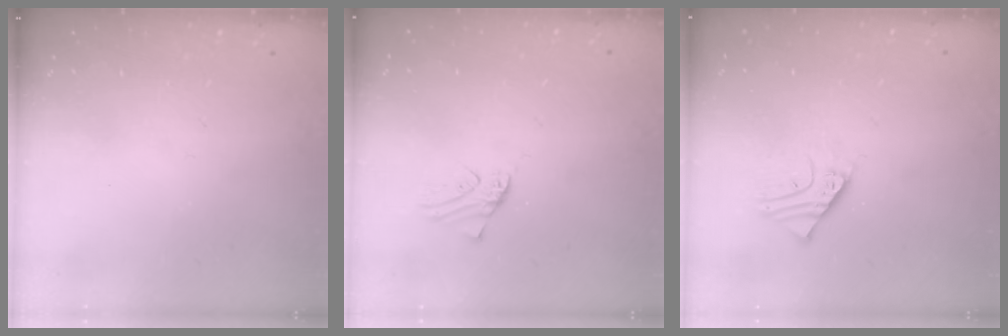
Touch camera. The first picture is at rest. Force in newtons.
{"total": 0.9, "press": 0.9, "slide": 0.1}
{"total": 2.9, "press": 2.9, "slide": 0.3}